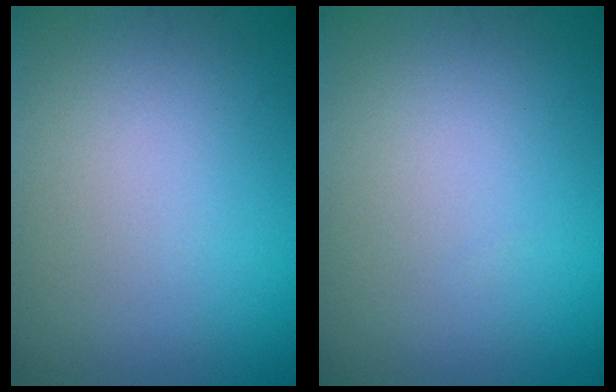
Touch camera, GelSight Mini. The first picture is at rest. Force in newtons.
{"total": 0.0}